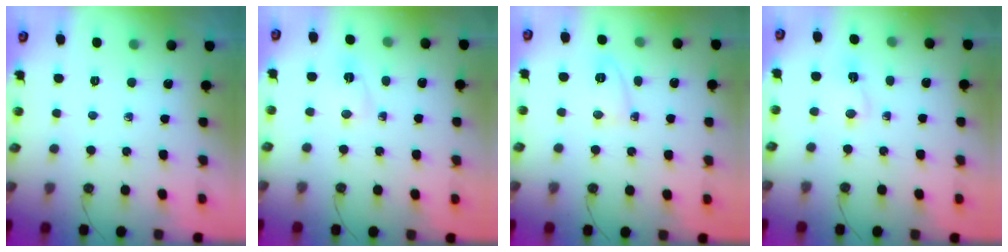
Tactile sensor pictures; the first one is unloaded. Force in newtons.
{"total": 2.2, "press": 2.2, "slide": 0.5}
{"total": 3.9, "press": 3.8, "slide": 0.8}
{"total": 2.6, "press": 2.6, "slide": 0.6}